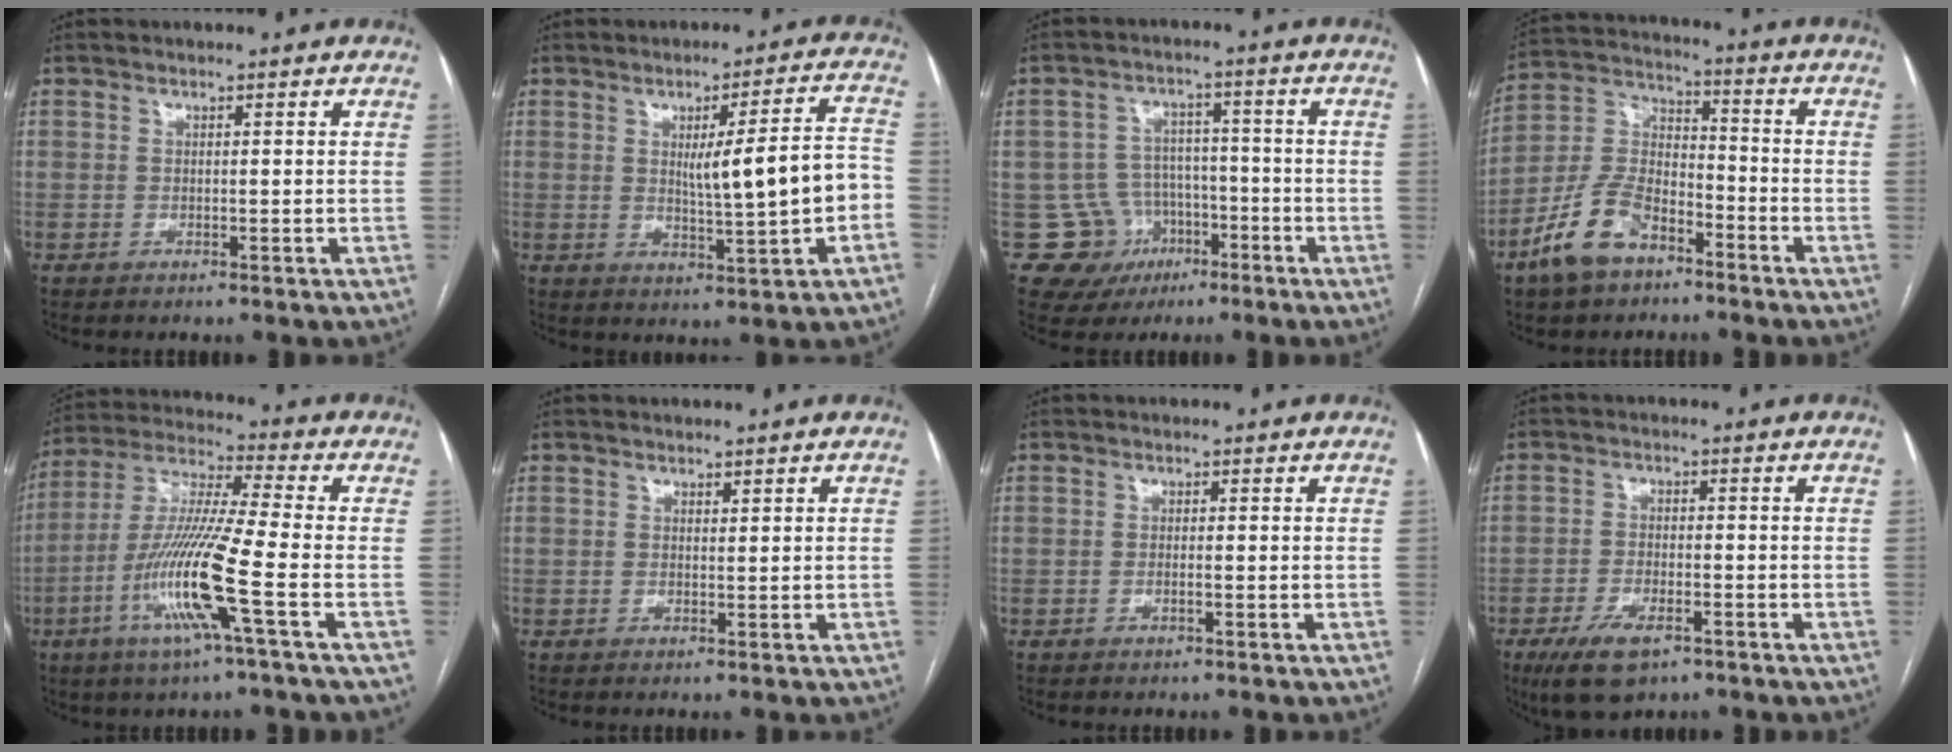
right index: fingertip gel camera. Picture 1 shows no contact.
{"total": 10.2, "force": [-0.7, 0.4, 10.1], "torque": [-0.139, 0.016, -0.005]}
{"total": 9.3, "force": [-3.9, 8.5, 0.8], "torque": [-0.013, 0.028, -0.046]}
{"total": 13.6, "force": [-9.0, 6.4, 7.9], "torque": [-0.170, 0.019, -0.175]}
{"total": 14.6, "force": [-5.1, -0.8, 13.7], "torque": [-0.281, -0.013, -0.104]}
{"total": 0.6, "force": [0.5, 0.1, 0.2], "torque": [-0.004, -0.004, 0.008]}
{"total": 0.7, "force": [-0.3, 0.0, 0.7], "torque": [-0.014, 0.001, -0.004]}
{"total": 7.0, "force": [-4.3, 2.7, 4.8], "torque": [-0.097, -0.010, -0.071]}